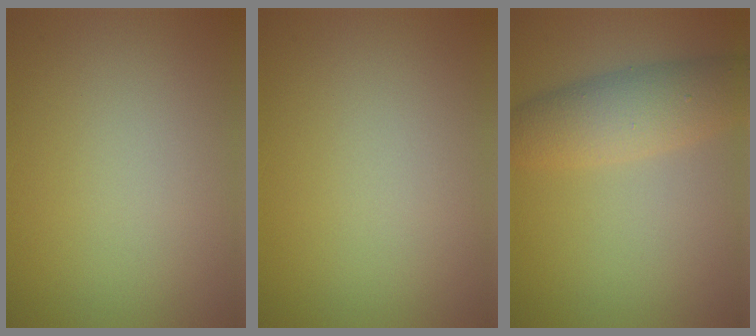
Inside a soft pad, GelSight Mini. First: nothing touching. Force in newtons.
{"total": 0.0}
{"total": 4.7, "press": 4.7, "slide": 0.2}